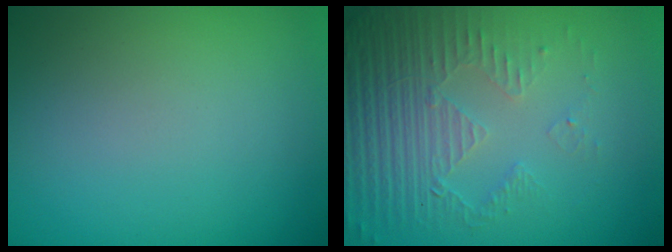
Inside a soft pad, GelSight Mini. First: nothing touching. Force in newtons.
{"total": 5.3, "press": 3.5, "slide": 4.0}